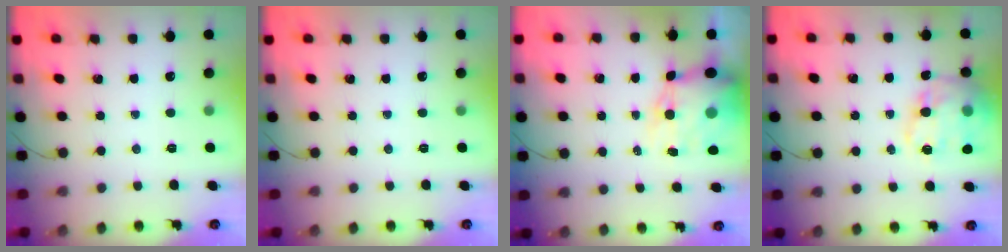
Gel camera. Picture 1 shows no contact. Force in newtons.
{"total": 0.0}
{"total": 13.3, "press": 12.9, "slide": 3.3}
{"total": 19.1, "press": 18.8, "slide": 3.2}